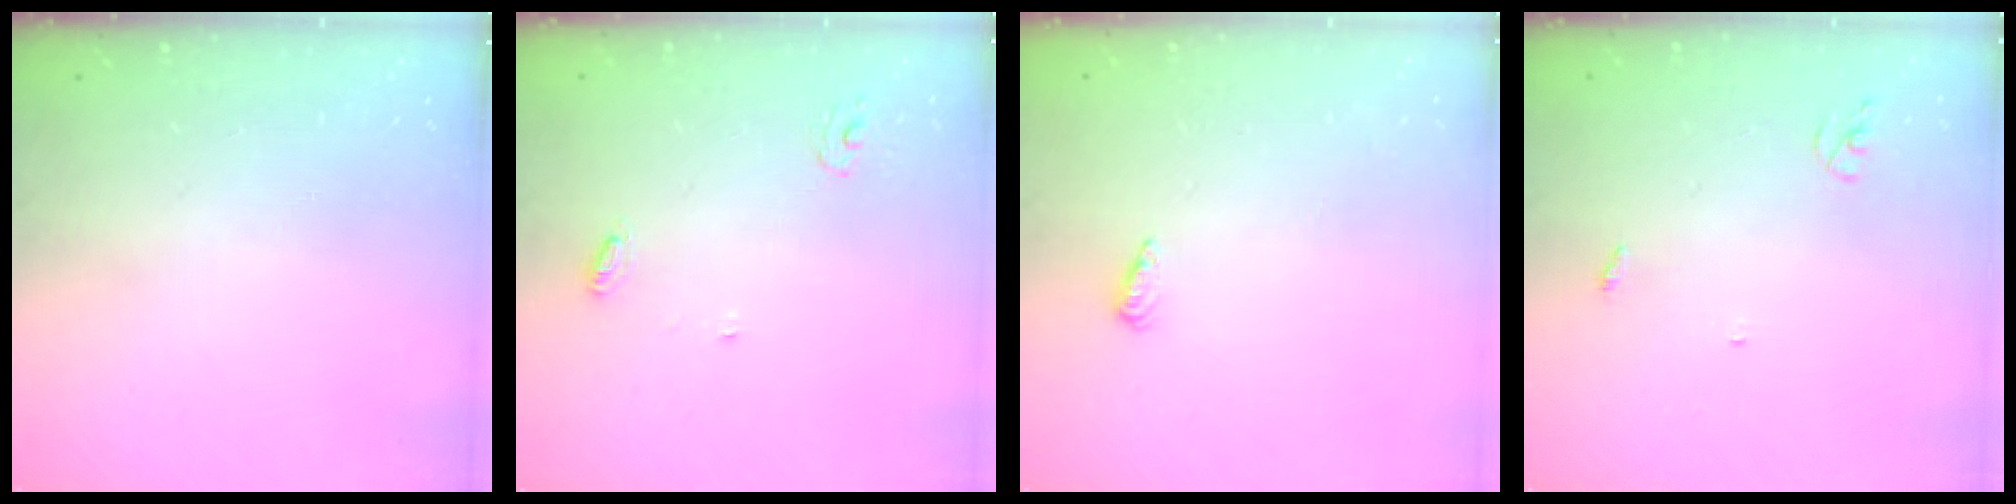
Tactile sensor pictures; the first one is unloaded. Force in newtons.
{"total": 4.9, "press": 4.9, "slide": 0.3}
{"total": 4.1, "press": 4.1, "slide": 0.5}
{"total": 2.6, "press": 2.6, "slide": 0.2}